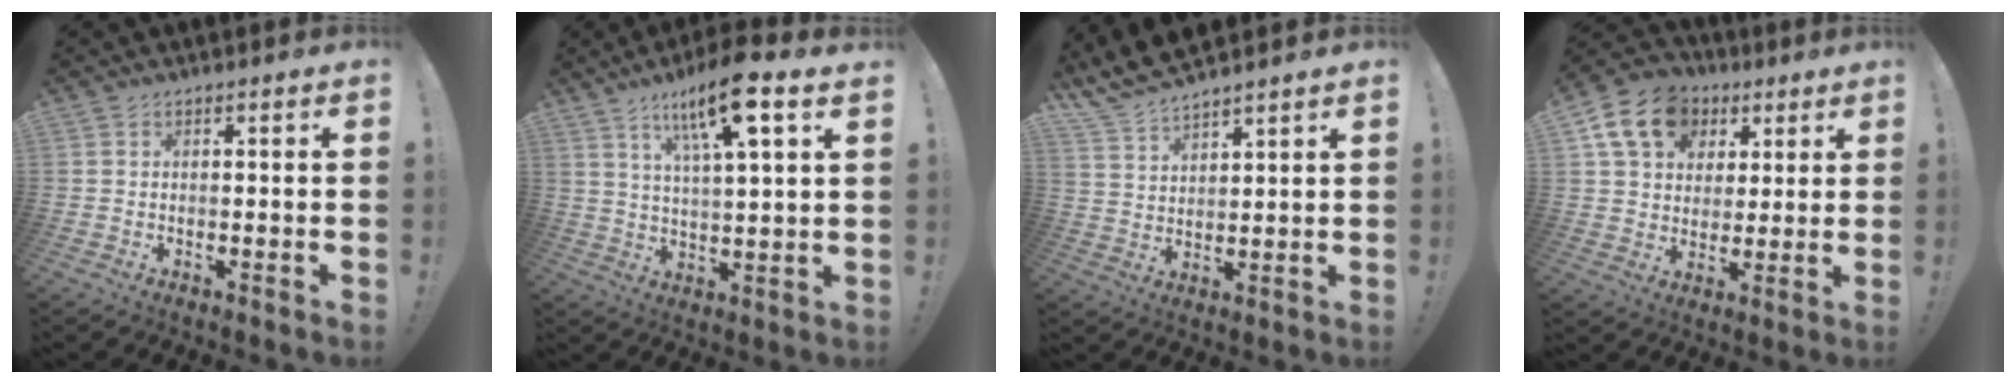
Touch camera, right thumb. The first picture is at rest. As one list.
[{"total": 13.8, "force": [7.6, 2.4, 11.3], "torque": [-0.188, -0.031, 0.116]}, {"total": 7.4, "force": [7.0, 1.6, 1.7], "torque": [-0.052, -0.054, 0.134]}, {"total": 15.6, "force": [6.5, 12.1, 7.3], "torque": [-0.109, -0.022, 0.127]}]